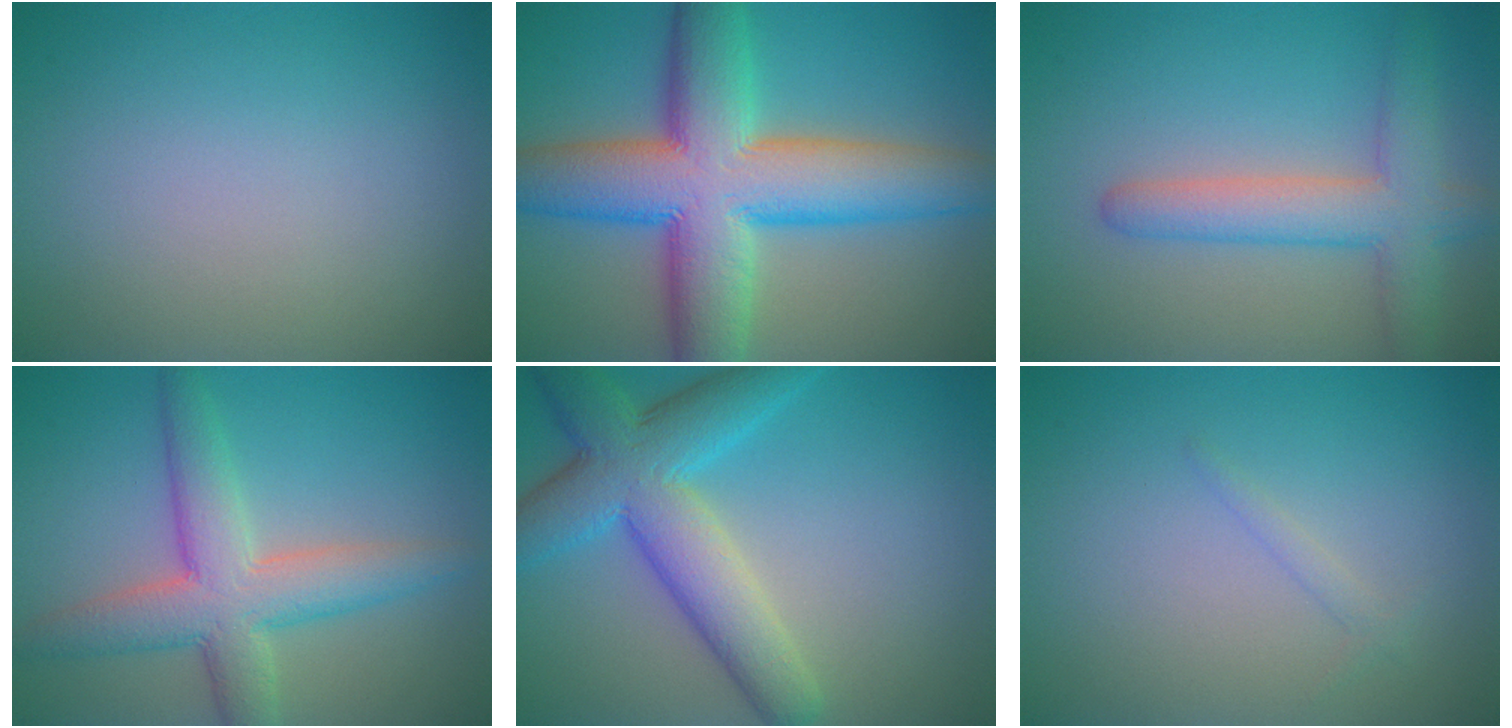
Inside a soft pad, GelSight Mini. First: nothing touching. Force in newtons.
{"total": 13.0, "press": 12.9, "slide": 0.7}
{"total": 4.8, "press": 4.8, "slide": 0.3}
{"total": 6.3, "press": 6.3, "slide": 0.1}
{"total": 7.9, "press": 7.9, "slide": 0.0}
{"total": 0.9, "press": 0.9, "slide": 0.0}